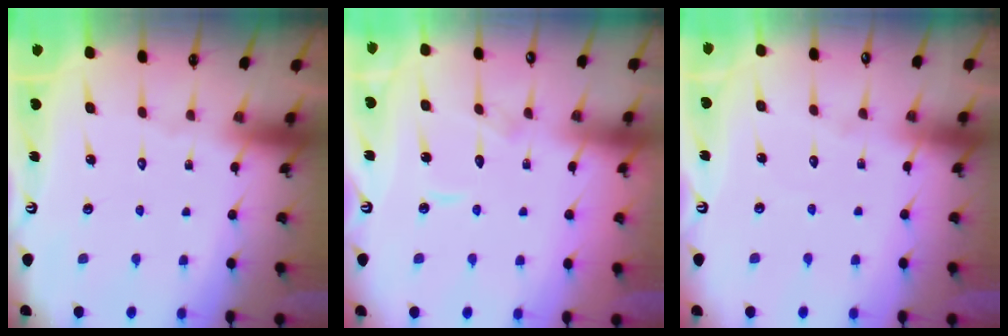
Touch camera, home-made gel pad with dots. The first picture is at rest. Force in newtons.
{"total": 4.8, "press": 4.7, "slide": 0.5}
{"total": 2.0, "press": 2.0, "slide": 0.2}